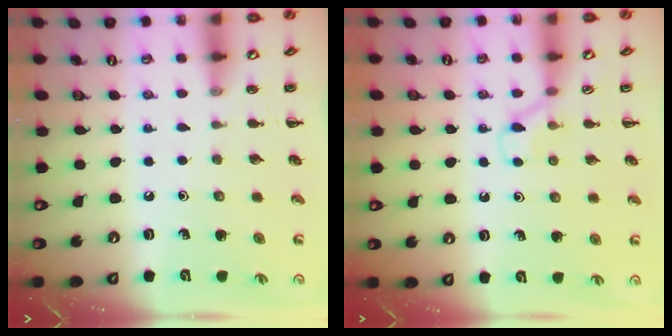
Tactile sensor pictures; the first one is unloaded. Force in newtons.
{"total": 3.3, "press": 3.1, "slide": 1.2}